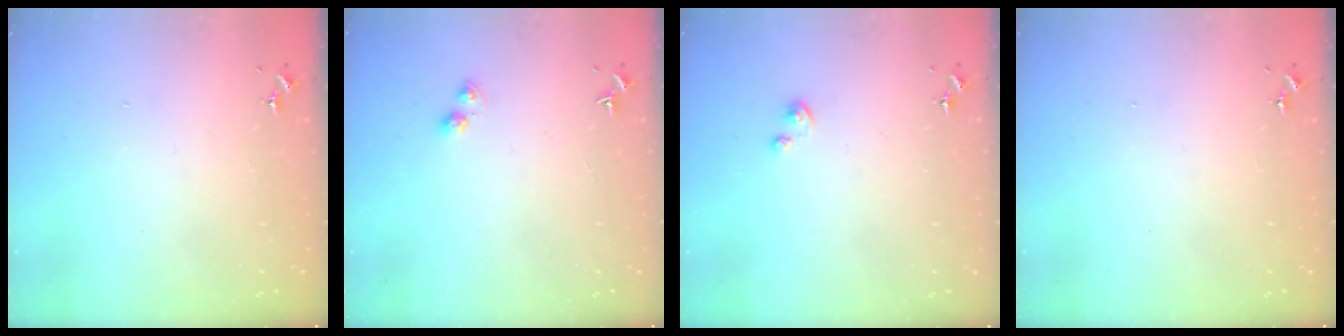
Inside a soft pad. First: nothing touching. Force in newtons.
{"total": 3.0, "press": 3.0, "slide": 0.5}
{"total": 0.9, "press": 0.9, "slide": 0.1}
{"total": 0.0}